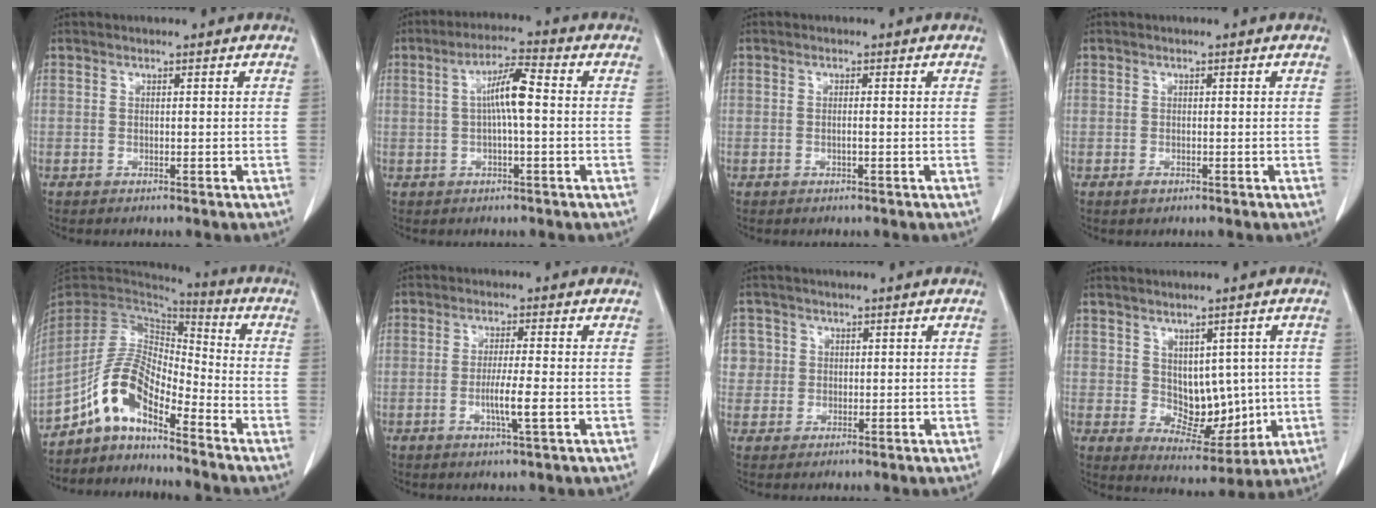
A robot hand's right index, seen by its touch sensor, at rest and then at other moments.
{"total": 6.4, "force": [0.3, 0.7, 6.3], "torque": [-0.118, 0.015, 0.003]}
{"total": 0.9, "force": [-0.2, 0.0, 0.9], "torque": [-0.018, -0.001, -0.001]}
{"total": 1.0, "force": [-0.5, 0.7, 0.5], "torque": [-0.007, 0.001, -0.005]}
{"total": 10.2, "force": [-7.1, 3.1, 6.7], "torque": [-0.145, 0.028, -0.136]}
{"total": 4.8, "force": [-1.2, -0.2, 4.6], "torque": [-0.083, -0.008, -0.023]}
{"total": 3.4, "force": [0.8, 3.3, -0.1], "torque": [0.023, 0.007, 0.014]}
{"total": 8.4, "force": [0.6, 5.3, 6.5], "torque": [-0.083, -0.001, 0.033]}